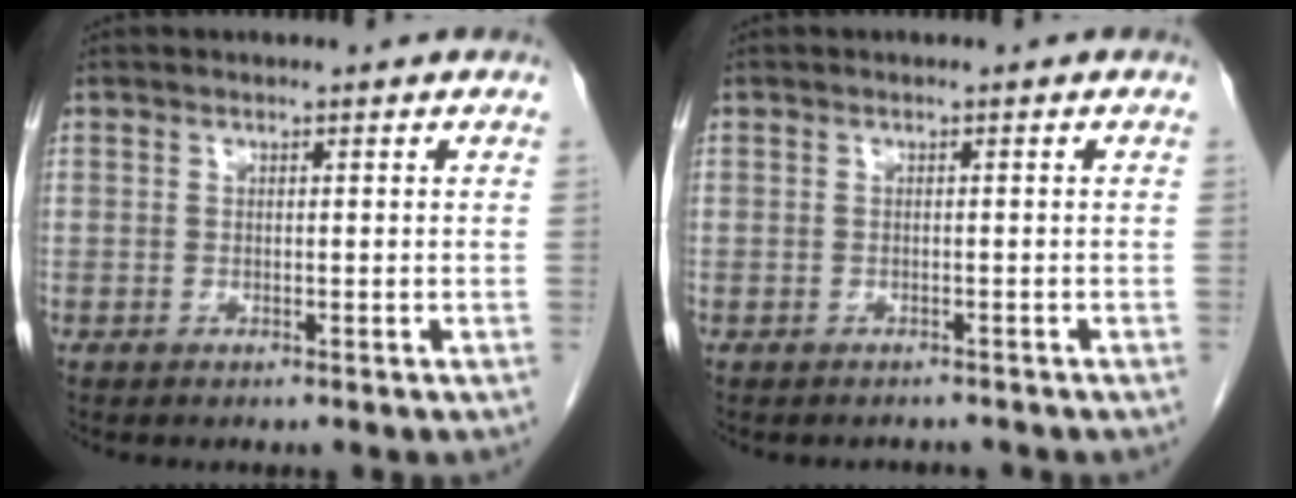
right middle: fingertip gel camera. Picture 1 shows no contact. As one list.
[{"total": 1.5, "force": [-1.4, 0.4, 0.0], "torque": [-0.005, -0.005, -0.019]}]